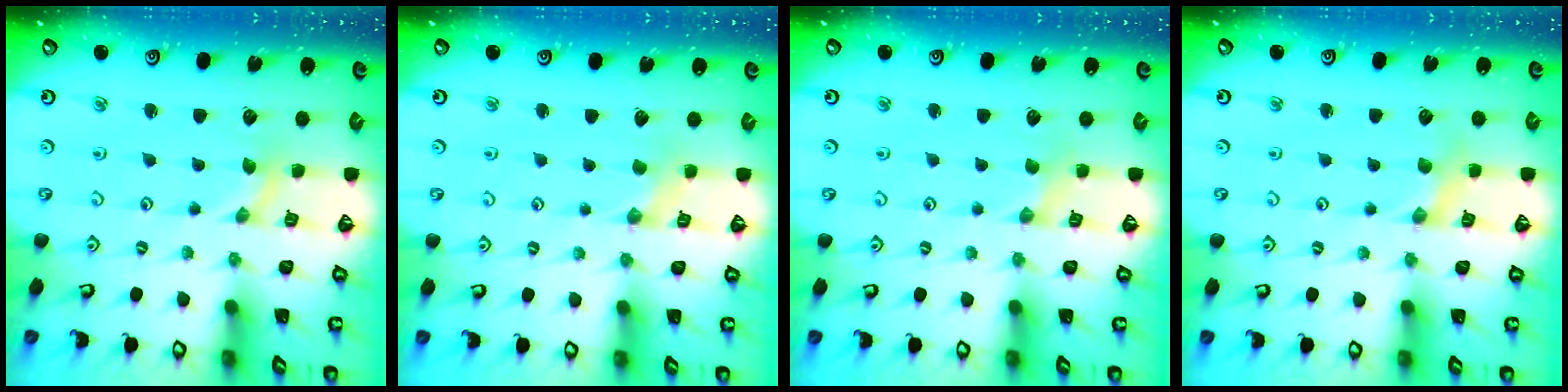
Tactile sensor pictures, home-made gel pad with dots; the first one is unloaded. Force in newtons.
{"total": 0.0}
{"total": 0.0}
{"total": 1.5, "press": 1.5, "slide": 0.1}